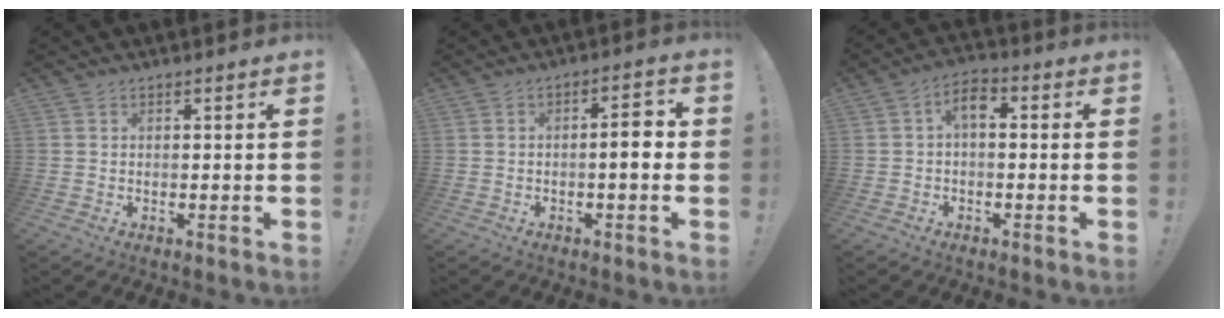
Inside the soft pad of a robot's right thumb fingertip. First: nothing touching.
{"total": 5.5, "force": [-0.6, 1.3, 5.3], "torque": [-0.076, 0.008, -0.014]}
{"total": 5.0, "force": [0.1, 2.7, 4.2], "torque": [-0.079, 0.006, -0.002]}